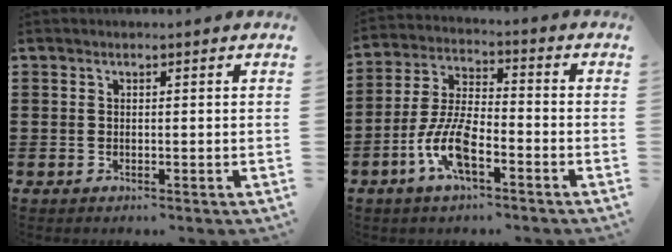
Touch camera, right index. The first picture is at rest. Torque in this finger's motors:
{"motor_torque": [2.14, 0.00, 0.45, 0.21]}